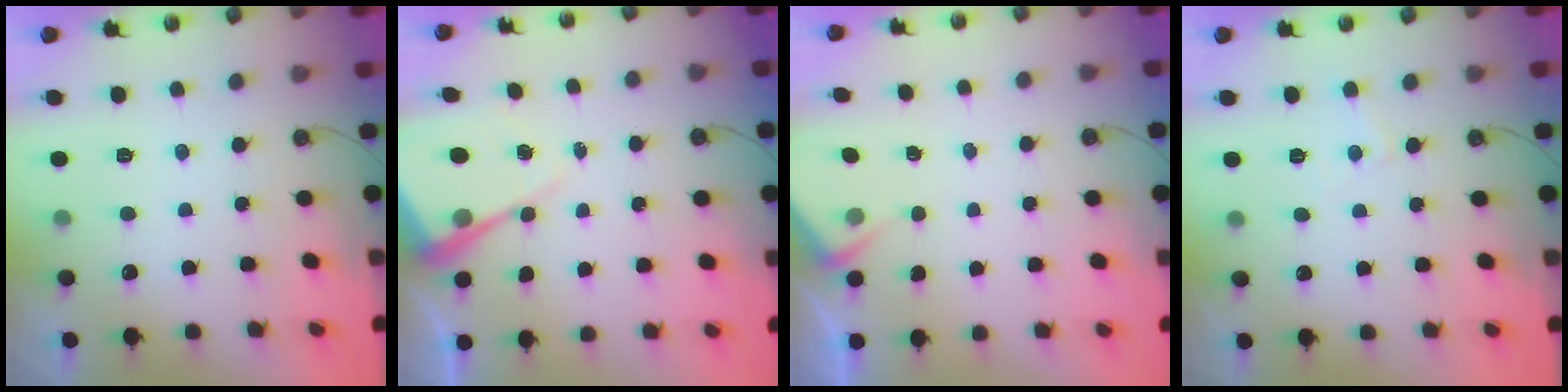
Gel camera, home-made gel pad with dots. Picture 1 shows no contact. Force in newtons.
{"total": 8.4, "press": 8.4, "slide": 0.5}
{"total": 2.8, "press": 2.7, "slide": 0.4}
{"total": 3.8, "press": 3.7, "slide": 0.5}